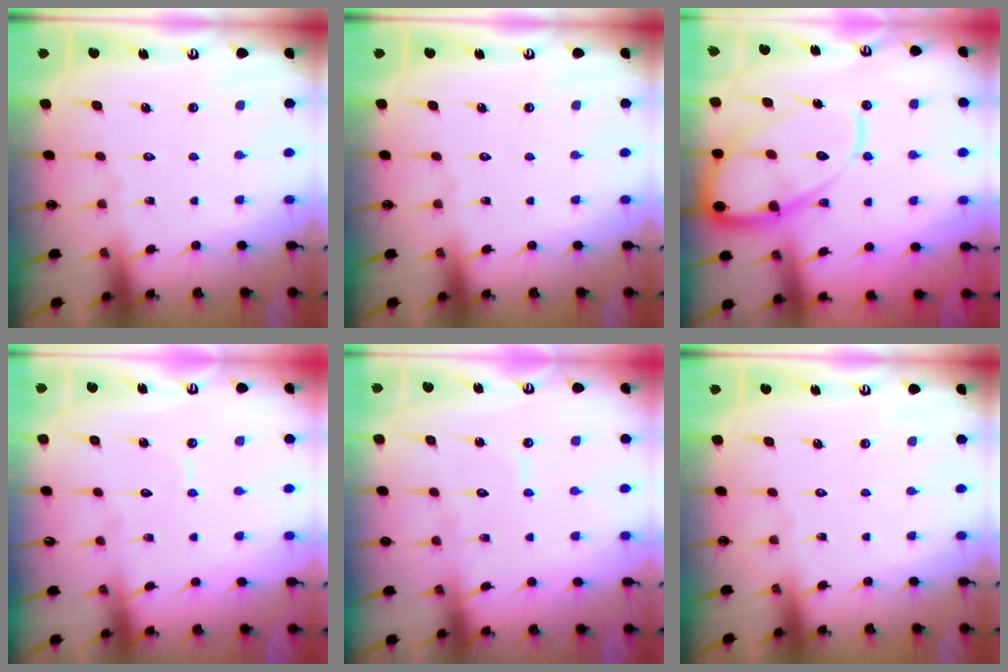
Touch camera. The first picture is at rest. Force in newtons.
{"total": 0.0}
{"total": 15.8, "press": 15.7, "slide": 1.6}
{"total": 4.1, "press": 4.1, "slide": 0.2}
{"total": 4.8, "press": 4.7, "slide": 0.3}
{"total": 0.0}